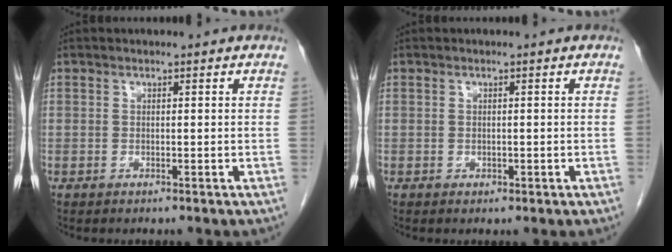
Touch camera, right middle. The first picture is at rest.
{"total": 0.6, "force": [-0.2, 0.4, 0.4], "torque": [-0.008, -0.001, 0.000]}